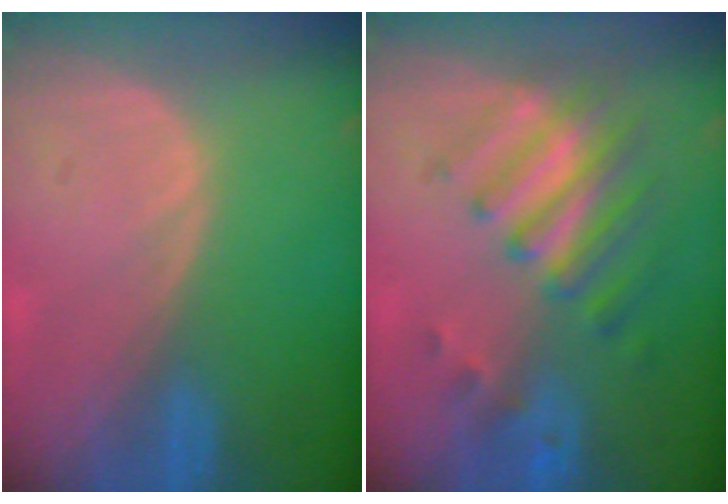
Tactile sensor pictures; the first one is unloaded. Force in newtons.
{"total": 8.0, "press": 7.2, "slide": 3.6}